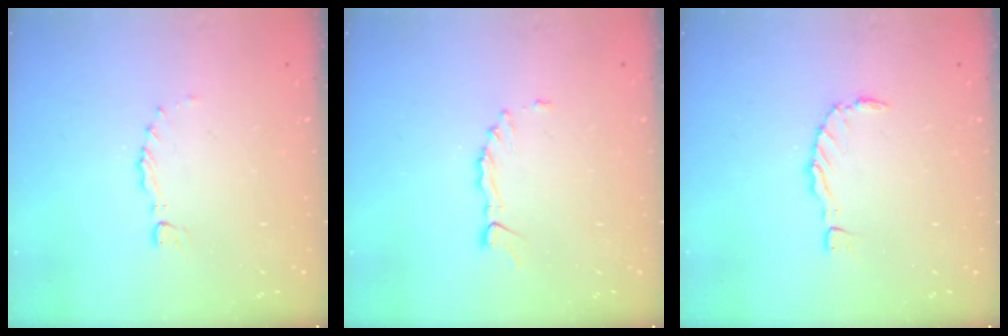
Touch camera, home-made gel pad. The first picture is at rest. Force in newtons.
{"total": 1.7, "press": 1.6, "slide": 0.2}
{"total": 0.0}